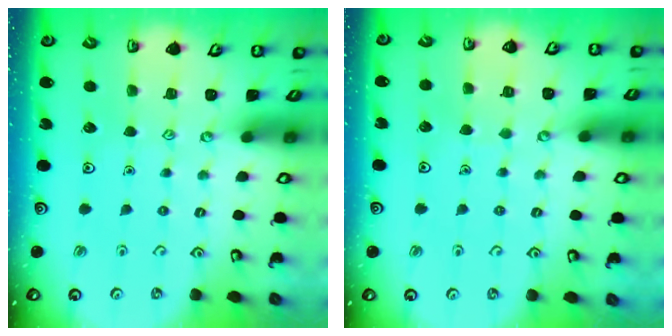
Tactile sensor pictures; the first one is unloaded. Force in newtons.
{"total": 2.4, "press": 2.4, "slide": 0.2}